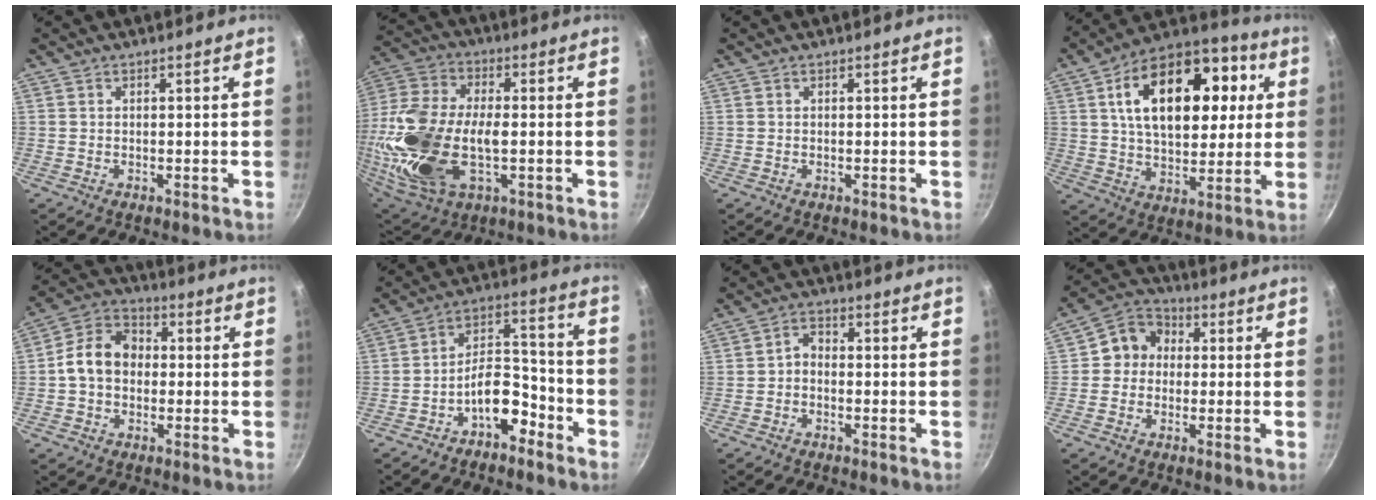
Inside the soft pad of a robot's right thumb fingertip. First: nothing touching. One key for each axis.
{"total": 23.5, "fx": -3.3, "fy": 12.2, "fz": 19.8, "tx": -0.442, "ty": -0.007, "tz": -0.048}
{"total": 0.0}
{"total": 24.0, "fx": 6.1, "fy": 13.9, "fz": 18.5, "tx": -0.257, "ty": 0.013, "tz": 0.091}
{"total": 10.3, "fx": -0.3, "fy": 8.0, "fz": 6.4, "tx": -0.101, "ty": 0.034, "tz": -0.017}
{"total": 9.4, "fx": -5.2, "fy": 5.0, "fz": 6.0, "tx": -0.080, "ty": 0.069, "tz": -0.094}
{"total": 2.9, "fx": -0.7, "fy": 2.0, "fz": 1.9, "tx": -0.022, "ty": 0.017, "tz": -0.024}
{"total": 8.0, "fx": 0.2, "fy": 7.0, "fz": 3.9, "tx": -0.039, "ty": 0.025, "tz": -0.012}